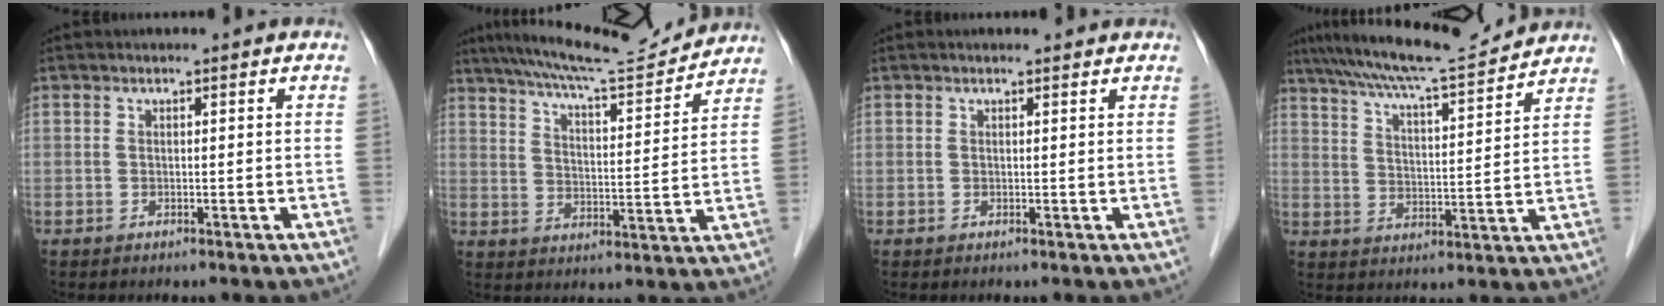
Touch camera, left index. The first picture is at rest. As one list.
[{"total": 14.3, "force": [13.5, 0.3, 4.6], "torque": [-0.083, -0.001, 0.201]}, {"total": 1.5, "force": [1.4, 0.4, 0.2], "torque": [-0.013, 0.005, 0.014]}, {"total": 14.4, "force": [13.2, 0.1, 5.6], "torque": [-0.102, 0.011, 0.203]}]